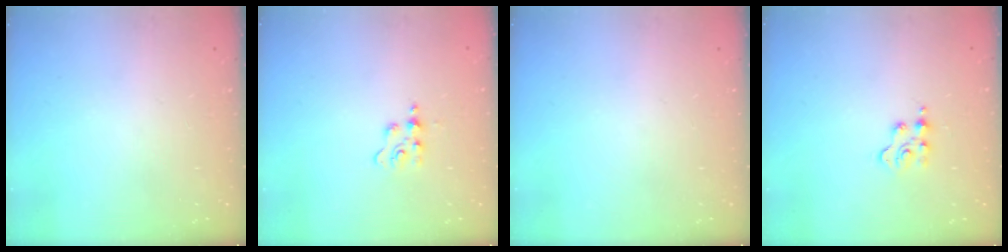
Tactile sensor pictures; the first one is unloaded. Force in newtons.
{"total": 4.3, "press": 4.3, "slide": 0.5}
{"total": 0.0}
{"total": 2.5, "press": 2.4, "slide": 0.5}